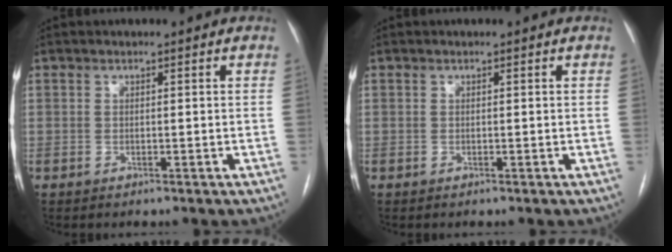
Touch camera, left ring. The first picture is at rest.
{"total": 0.0}